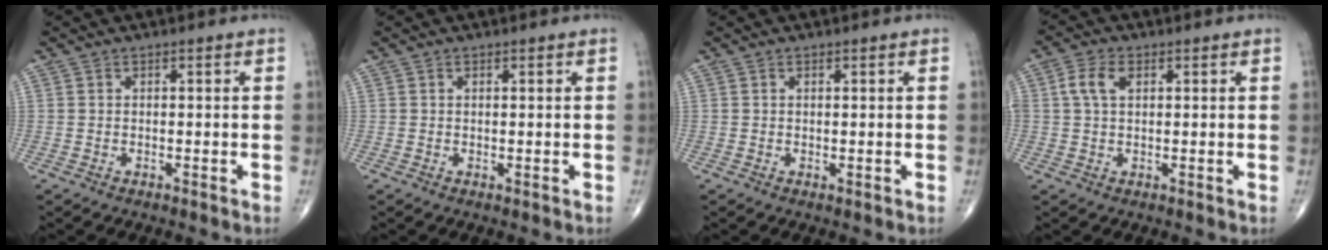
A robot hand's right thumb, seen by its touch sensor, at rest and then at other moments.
{"total": 0.0}
{"total": 0.5, "force": [0.2, 0.2, 0.4], "torque": [-0.006, -0.001, 0.005]}
{"total": 4.5, "force": [1.3, 2.7, 3.4], "torque": [-0.078, 0.010, 0.022]}